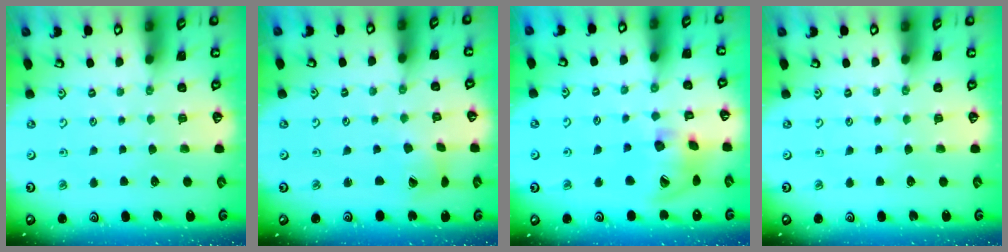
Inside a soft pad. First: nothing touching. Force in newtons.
{"total": 2.4, "press": 2.4, "slide": 0.3}
{"total": 15.6, "press": 15.5, "slide": 2.3}
{"total": 0.0}